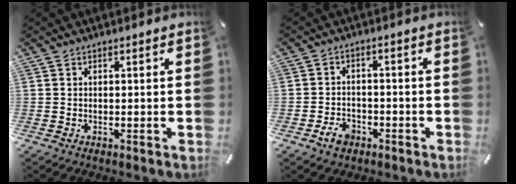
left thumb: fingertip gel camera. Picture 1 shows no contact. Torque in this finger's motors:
{"motor_torque": [0.16, 1.41, 0.47, 0.42, 0.00]}